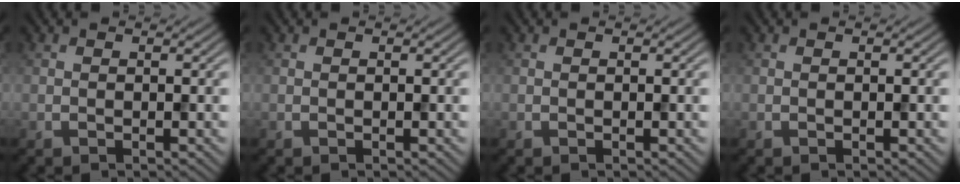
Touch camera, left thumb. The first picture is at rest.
{"total": 0.0}
{"total": 0.0}
{"total": 0.0}